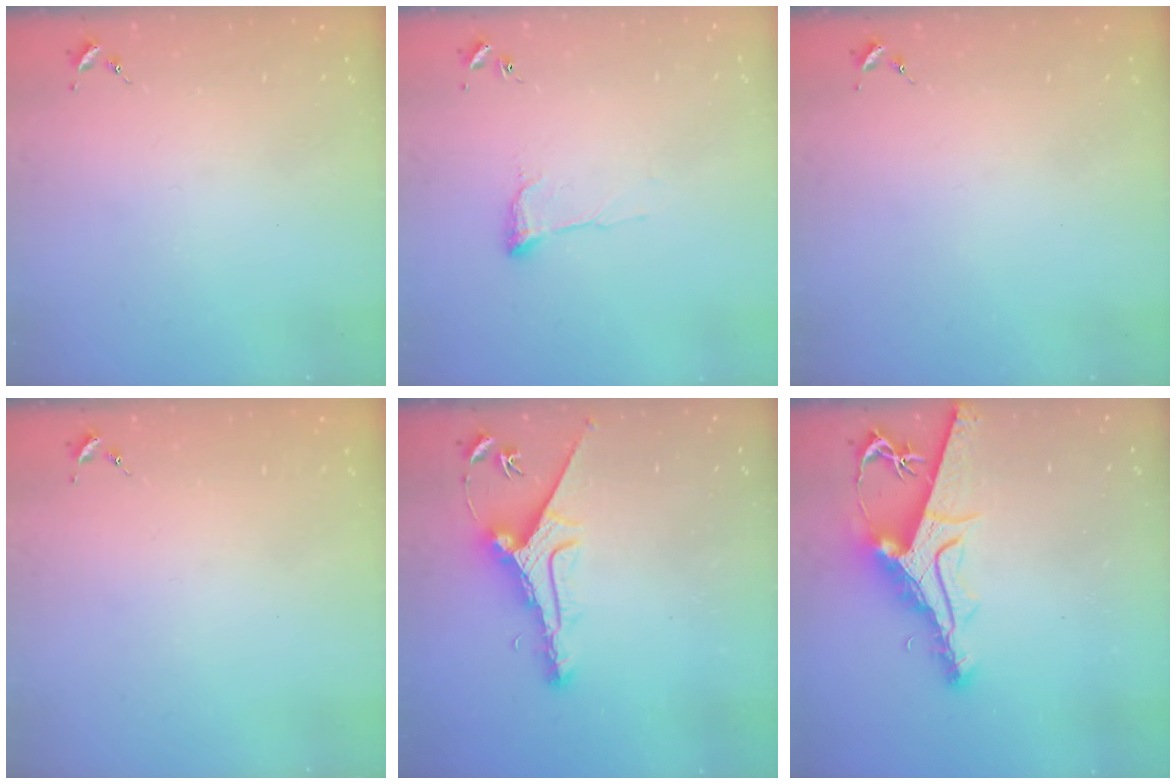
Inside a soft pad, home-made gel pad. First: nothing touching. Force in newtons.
{"total": 7.1, "press": 7.1, "slide": 0.7}
{"total": 0.0}
{"total": 0.0}
{"total": 9.9, "press": 9.8, "slide": 1.0}
{"total": 12.9, "press": 12.8, "slide": 1.2}